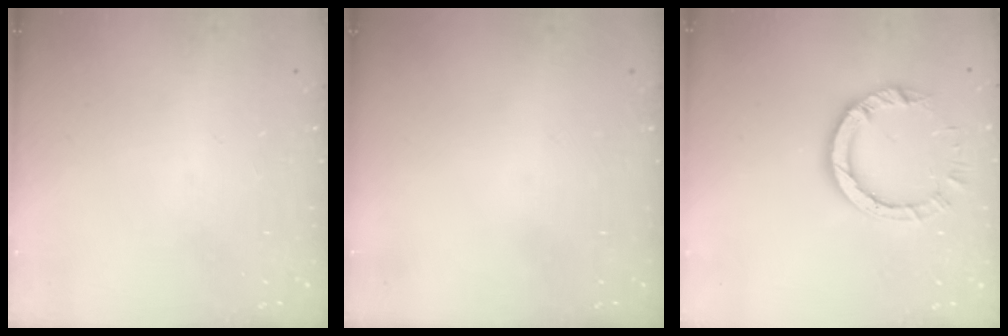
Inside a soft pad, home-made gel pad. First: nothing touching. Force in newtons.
{"total": 0.0}
{"total": 7.6, "press": 7.6, "slide": 0.8}